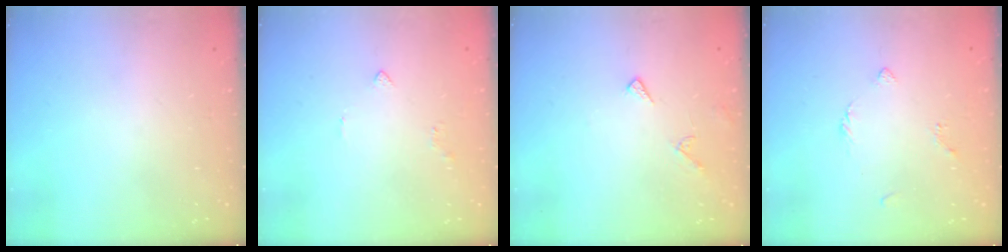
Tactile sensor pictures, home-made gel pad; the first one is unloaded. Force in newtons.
{"total": 2.2, "press": 2.1, "slide": 0.5}
{"total": 6.9, "press": 6.9, "slide": 0.5}
{"total": 2.4, "press": 2.3, "slide": 0.6}